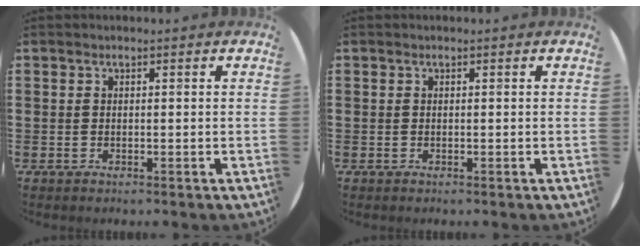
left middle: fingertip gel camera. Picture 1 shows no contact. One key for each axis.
{"total": 0.0}